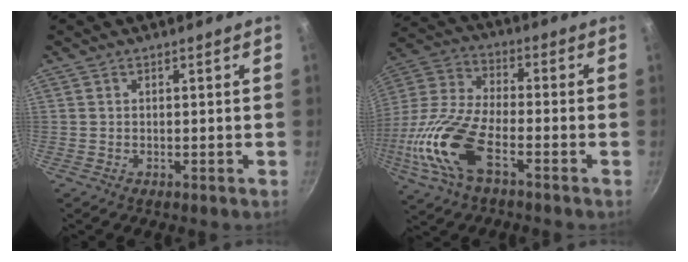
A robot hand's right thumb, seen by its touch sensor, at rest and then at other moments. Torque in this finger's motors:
{"motor_torque": [0.43, 0.63, 1.38, -1.39, 0.64]}